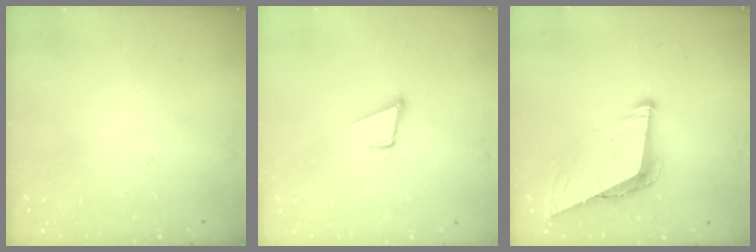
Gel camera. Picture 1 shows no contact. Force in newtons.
{"total": 3.6, "press": 2.8, "slide": 2.3}
{"total": 7.8, "press": 7.8, "slide": 0.9}